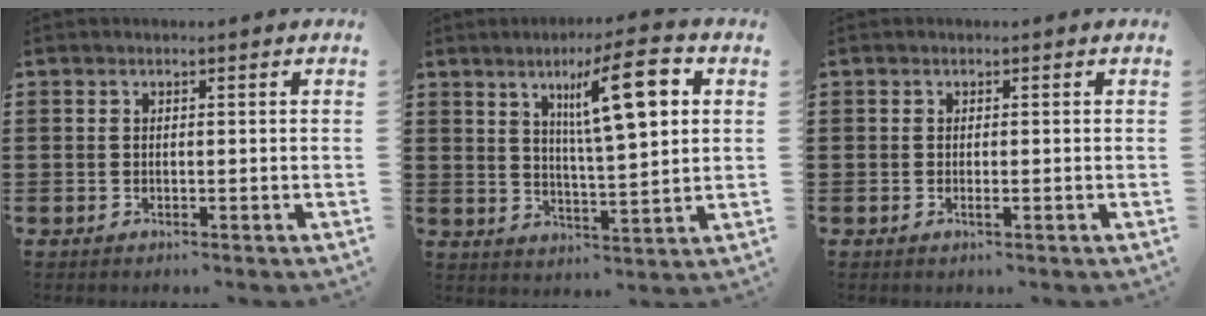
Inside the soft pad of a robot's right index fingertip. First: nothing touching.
{"total": 11.4, "force": [4.4, 2.2, 10.2], "torque": [-0.172, 0.000, 0.067]}
{"total": 0.8, "force": [-0.2, 0.1, 0.8], "torque": [-0.014, -0.004, -0.002]}